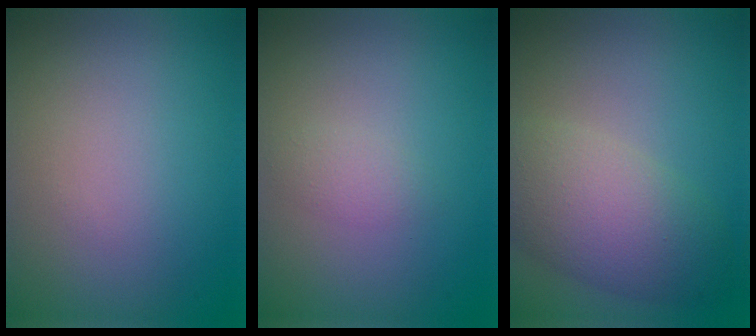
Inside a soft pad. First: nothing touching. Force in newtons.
{"total": 1.1, "press": 1.1, "slide": 0.1}
{"total": 5.9, "press": 5.8, "slide": 0.4}